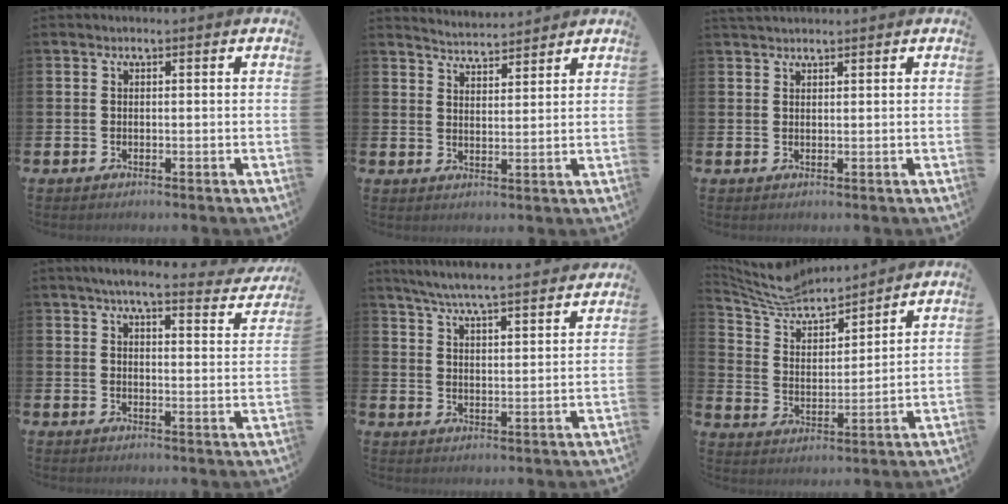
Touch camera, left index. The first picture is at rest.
{"total": 4.1, "force": [4.1, 0.2, -0.4], "torque": [-0.003, -0.026, 0.074]}
{"total": 1.6, "force": [1.6, 0.3, 0.2], "torque": [0.002, -0.002, 0.027]}
{"total": 5.3, "force": [4.7, 0.5, 2.3], "torque": [-0.049, -0.028, 0.078]}
{"total": 6.6, "force": [6.4, 0.0, 1.7], "torque": [-0.058, -0.042, 0.113]}
{"total": 7.1, "force": [6.7, 1.8, 1.7], "torque": [-0.069, -0.039, 0.119]}